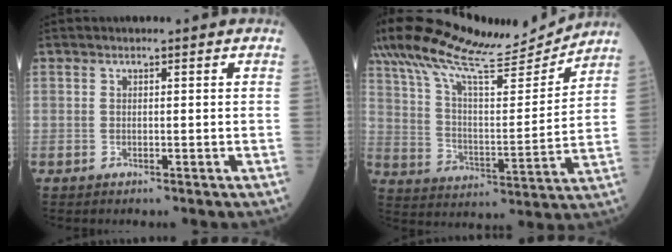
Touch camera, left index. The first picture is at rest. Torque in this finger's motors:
{"motor_torque": [0.88, -1.25, 0.62, 0.21]}